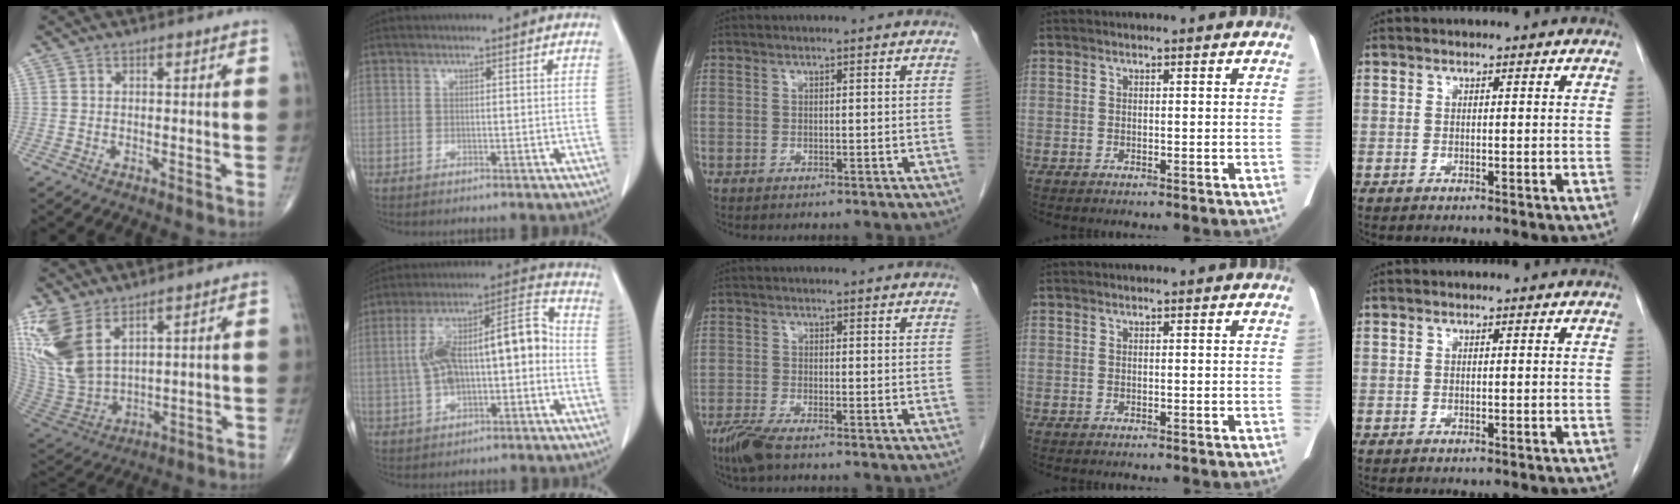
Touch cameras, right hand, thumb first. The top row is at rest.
{"thumb": {"total": 15.6, "force": [8.1, 8.2, 10.5], "torque": [-0.233, -0.035, 0.183]}, "index": {"total": 14.6, "force": [-1.0, 5.0, 13.7], "torque": [-0.241, 0.051, -0.011]}, "middle": {"total": 3.9, "force": [-2.9, 0.5, 2.6], "torque": [-0.059, -0.010, -0.060]}}